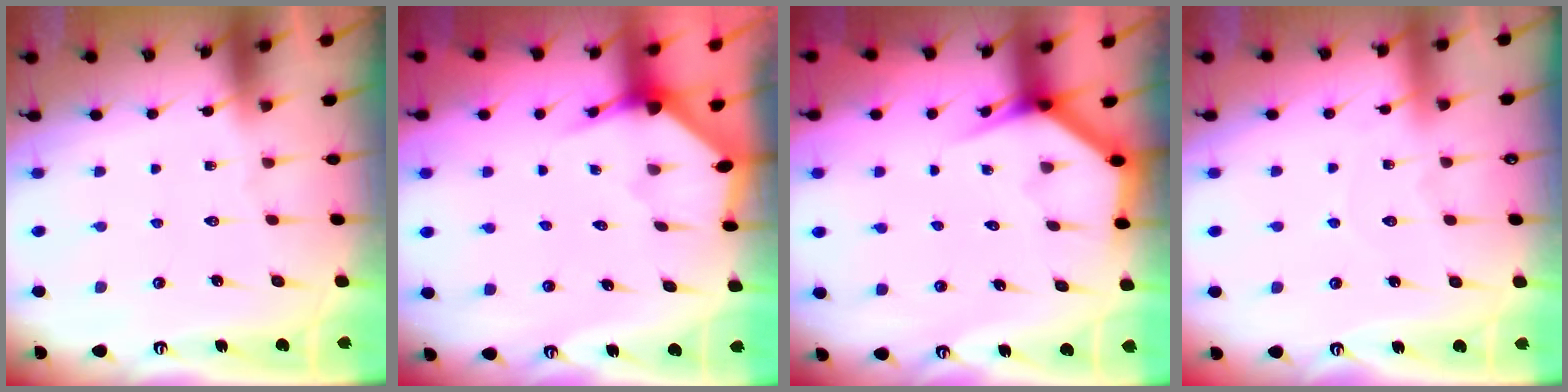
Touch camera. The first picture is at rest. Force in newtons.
{"total": 2.9, "press": 2.9, "slide": 0.3}
{"total": 3.4, "press": 3.4, "slide": 0.2}
{"total": 2.6, "press": 2.6, "slide": 0.3}